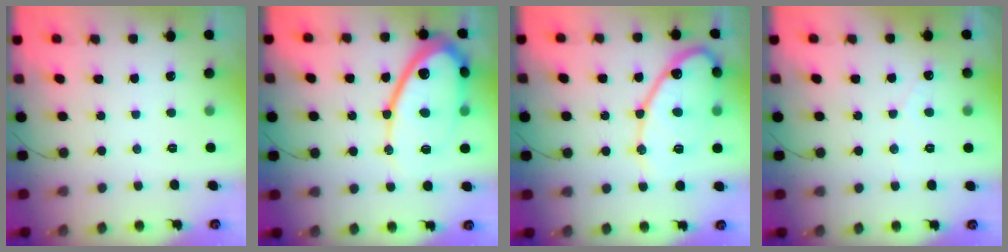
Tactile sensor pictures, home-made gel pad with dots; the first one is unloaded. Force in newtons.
{"total": 16.3, "press": 16.2, "slide": 1.9}
{"total": 15.4, "press": 15.3, "slide": 1.3}
{"total": 1.6, "press": 1.6, "slide": 0.1}